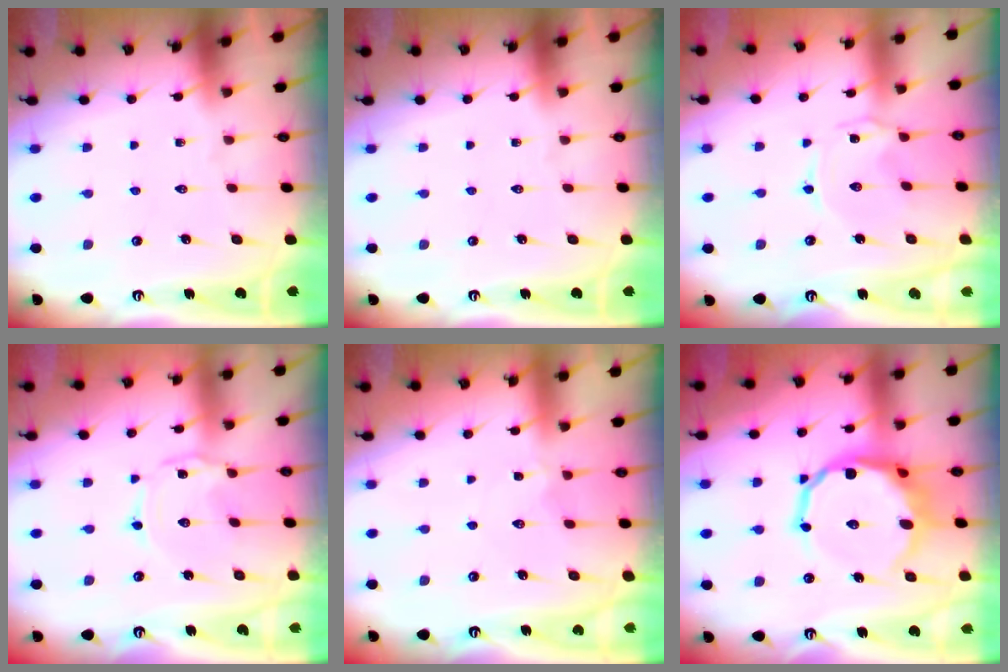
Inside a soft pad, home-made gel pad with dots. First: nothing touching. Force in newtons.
{"total": 0.0}
{"total": 1.5, "press": 1.5, "slide": 0.3}
{"total": 1.5, "press": 1.5, "slide": 0.1}
{"total": 2.4, "press": 2.4, "slide": 0.4}
{"total": 12.6, "press": 11.8, "slide": 4.3}